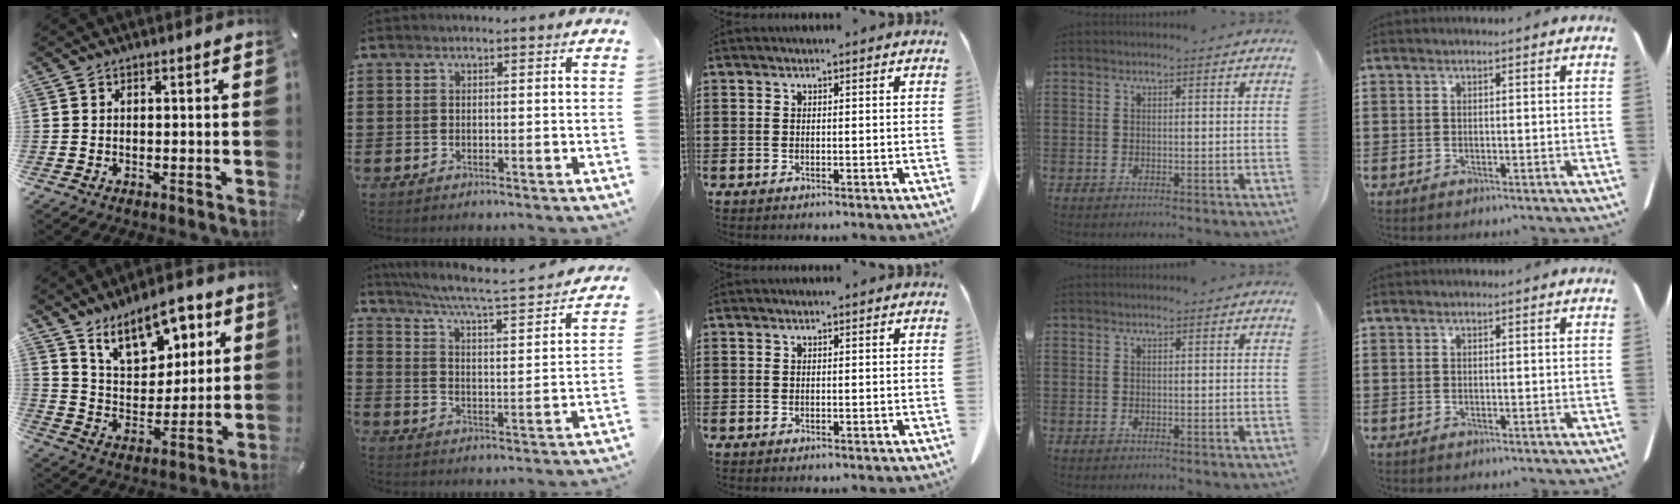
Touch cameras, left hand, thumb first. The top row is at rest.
{"thumb": {"total": 13.8, "force": [9.1, 7.7, 7.1], "torque": [-0.114, -0.045, 0.165]}, "index": {"total": 4.8, "force": [4.1, -0.4, 2.4], "torque": [-0.067, -0.038, 0.058]}}